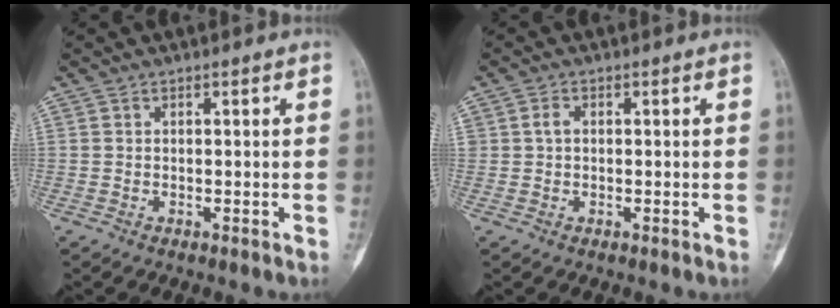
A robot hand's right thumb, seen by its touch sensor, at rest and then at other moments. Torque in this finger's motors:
{"motor_torque": [0.01, 0.01, 0.05, 0.13, 0.02]}